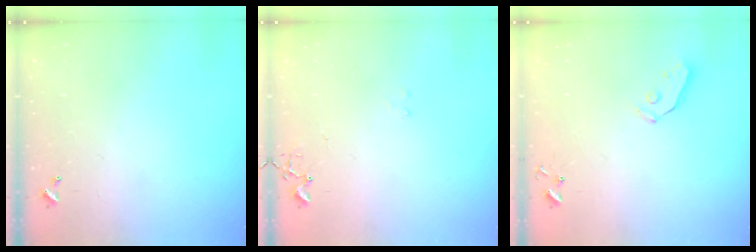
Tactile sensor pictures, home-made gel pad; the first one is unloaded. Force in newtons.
{"total": 8.6, "press": 8.5, "slide": 0.7}
{"total": 3.7, "press": 3.6, "slide": 0.8}